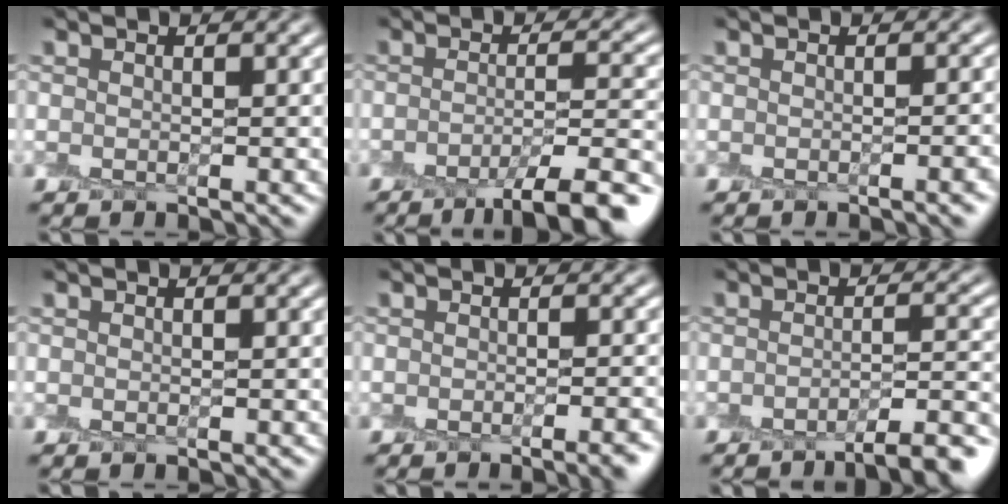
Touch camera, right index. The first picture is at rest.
{"total": 7.0, "force": [-4.5, 1.4, 5.2], "torque": [-0.069, -0.002, -0.068]}
{"total": 2.7, "force": [-1.6, 0.6, 2.1], "torque": [-0.016, -0.005, -0.017]}
{"total": 0.0}
{"total": 3.8, "force": [-2.5, 0.8, 2.7], "torque": [-0.020, -0.007, -0.026]}
{"total": 5.3, "force": [-3.9, 0.8, 3.4], "torque": [-0.047, -0.001, -0.058]}